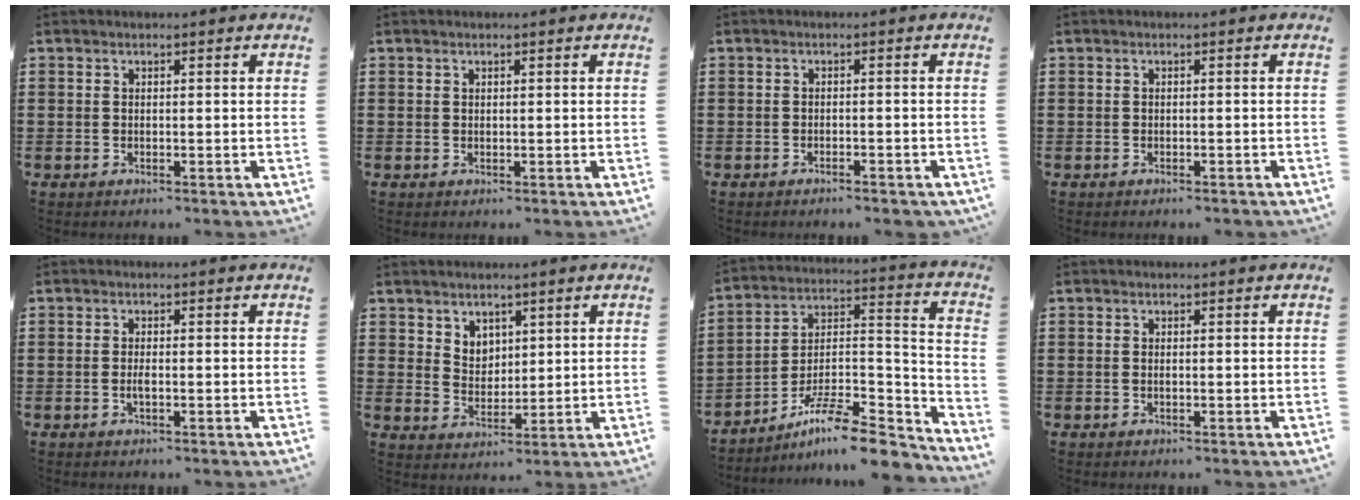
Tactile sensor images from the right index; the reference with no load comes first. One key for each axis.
{"total": 0.0}
{"total": 1.2, "fx": -1.0, "fy": -0.1, "fz": 0.5, "tx": -0.014, "ty": -0.003, "tz": -0.019}
{"total": 0.6, "fx": -0.5, "fy": -0.1, "fz": 0.2, "tx": -0.007, "ty": -0.006, "tz": -0.010}
{"total": 1.3, "fx": -0.3, "fy": 0.3, "fz": 1.2, "tx": -0.023, "ty": -0.003, "tz": -0.005}
{"total": 4.1, "fx": 3.1, "fy": 2.7, "fz": 0.4, "tx": -0.021, "ty": 0.000, "tz": 0.059}
{"total": 11.2, "fx": -9.2, "fy": 2.0, "fz": 6.0, "tx": -0.098, "ty": 0.016, "tz": -0.177}
{"total": 0.5, "fx": -0.1, "fy": 0.1, "fz": 0.5, "tx": -0.013, "ty": -0.004, "tz": 0.000}